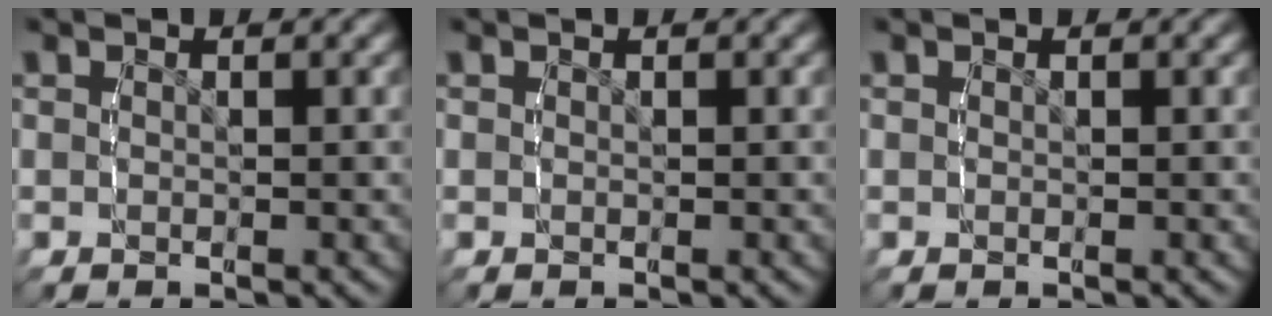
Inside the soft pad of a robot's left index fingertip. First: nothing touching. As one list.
[{"total": 0.0}, {"total": 0.0}]